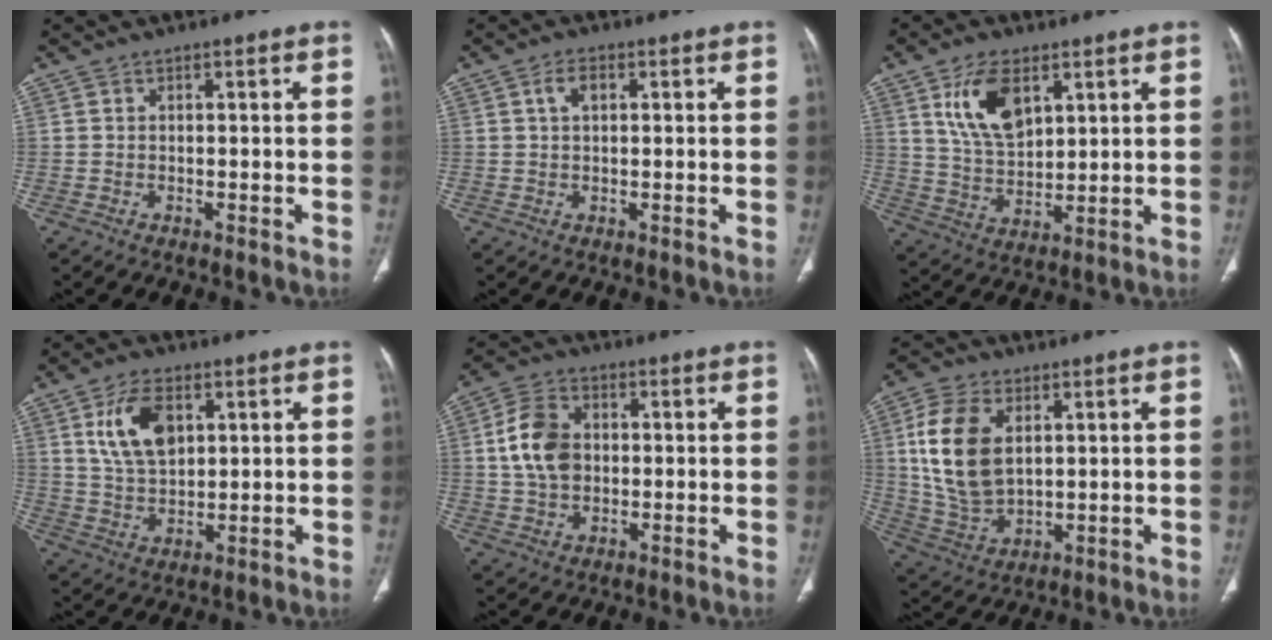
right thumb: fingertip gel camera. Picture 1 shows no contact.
{"total": 2.9, "force": [0.9, 1.8, 2.2], "torque": [-0.035, 0.010, 0.017]}
{"total": 11.3, "force": [5.1, 6.1, 8.0], "torque": [-0.131, -0.022, 0.105]}
{"total": 10.3, "force": [3.7, 6.0, 7.5], "torque": [-0.127, -0.011, 0.074]}
{"total": 9.9, "force": [0.8, 7.3, 6.7], "torque": [-0.108, 0.013, 0.013]}
{"total": 14.8, "force": [3.5, 9.3, 11.0], "torque": [-0.206, -0.009, 0.076]}